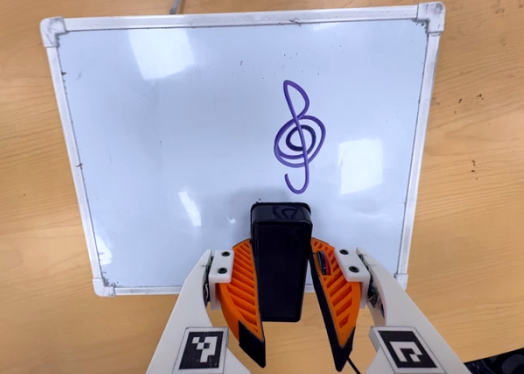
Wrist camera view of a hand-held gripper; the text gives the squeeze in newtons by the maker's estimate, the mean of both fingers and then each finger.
{"total": 8.1, "left": 6.7, "right": 9.5}